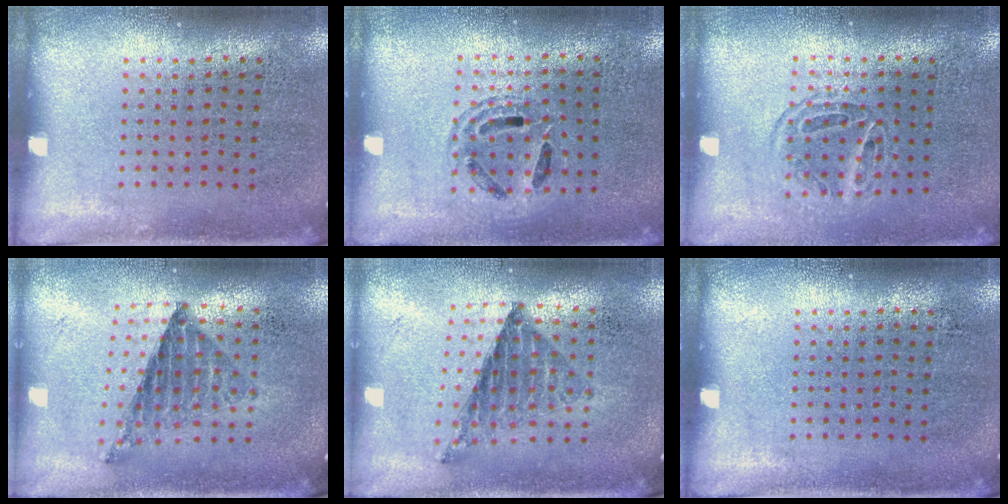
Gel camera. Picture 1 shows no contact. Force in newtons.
{"total": 1.2, "press": 1.1, "slide": 0.4}
{"total": 1.1, "press": 1.0, "slide": 0.5}
{"total": 0.8, "press": 0.8, "slide": 0.2}
{"total": 0.8, "press": 0.8, "slide": 0.1}
{"total": 0.0}